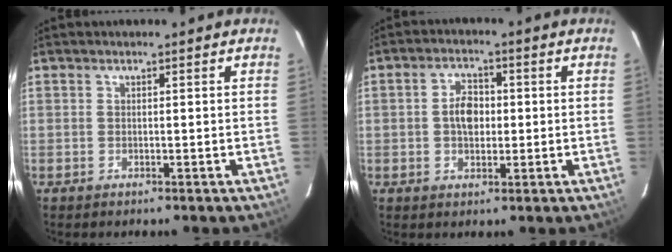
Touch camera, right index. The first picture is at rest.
{"total": 5.2, "force": [0.0, 3.5, 3.8], "torque": [-0.066, 0.011, 0.001]}